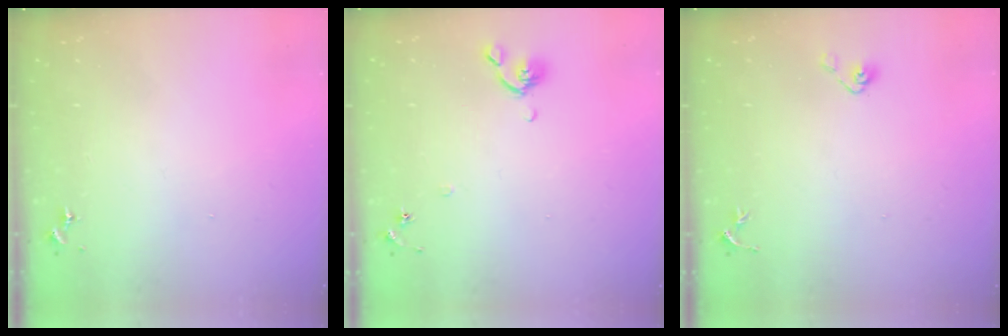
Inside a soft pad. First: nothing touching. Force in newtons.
{"total": 6.2, "press": 6.2, "slide": 0.8}
{"total": 4.1, "press": 3.7, "slide": 1.7}